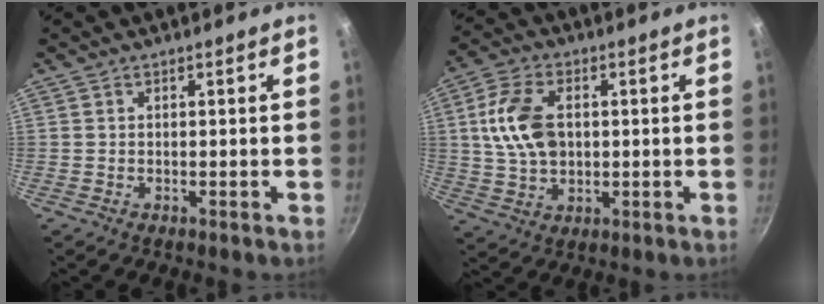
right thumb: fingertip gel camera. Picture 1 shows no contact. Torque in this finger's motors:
{"motor_torque": [-0.65, 0.37, 0.99, 0.18, 0.05]}